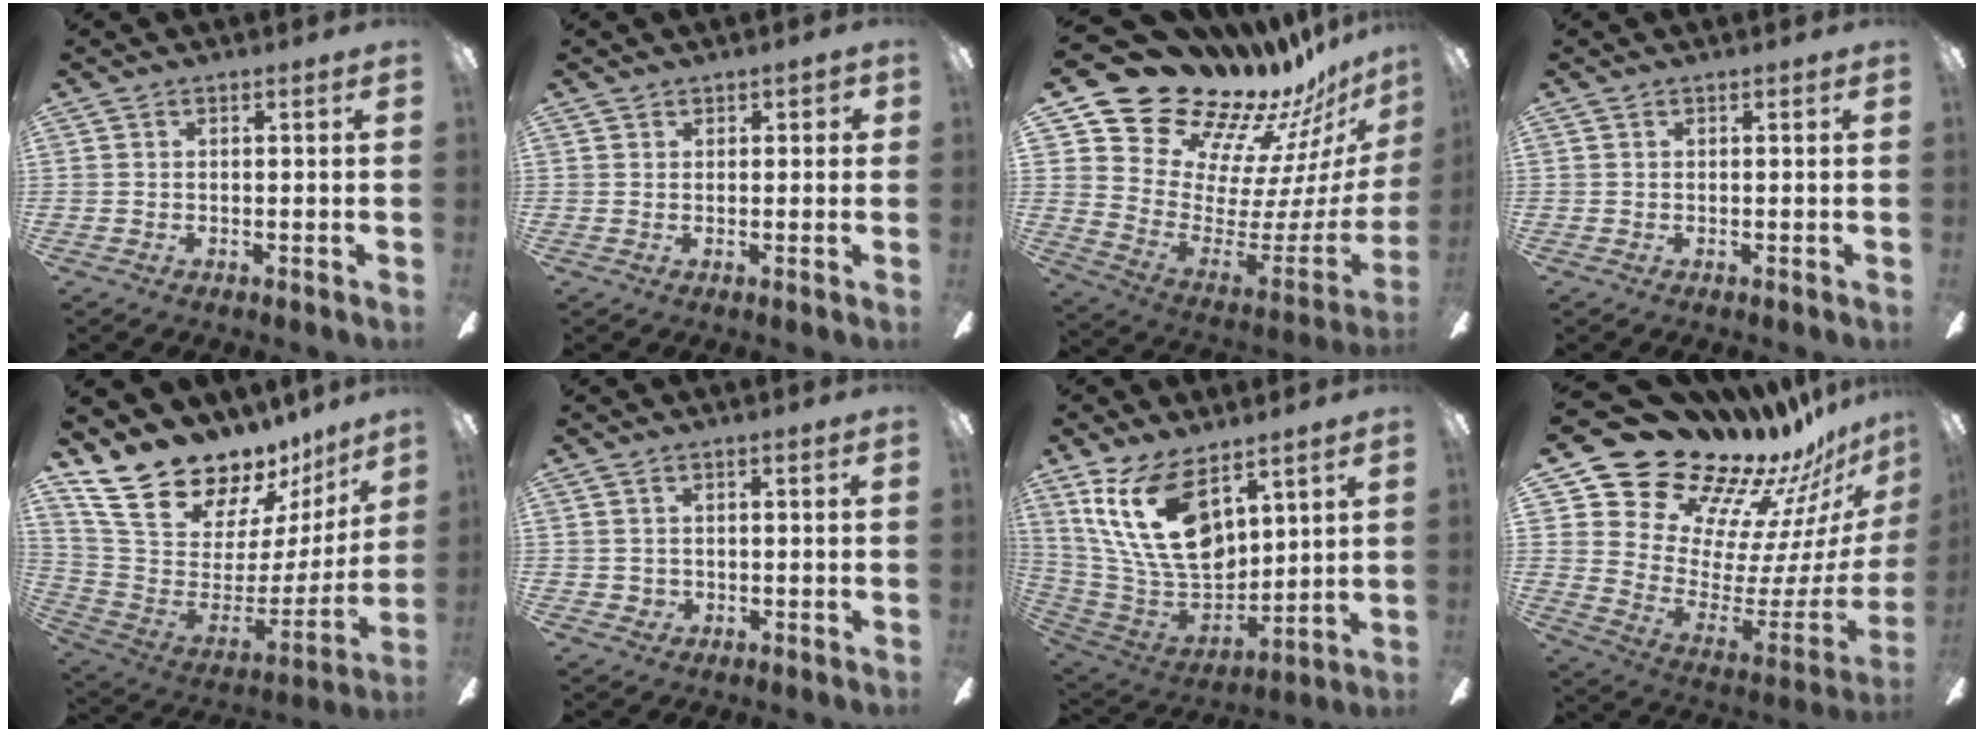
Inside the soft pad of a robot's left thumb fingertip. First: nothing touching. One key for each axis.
{"total": 1.4, "fx": 0.9, "fy": 1.0, "fz": 0.4, "tx": 0.002, "ty": -0.001, "tz": 0.015}
{"total": 21.8, "fx": 19.4, "fy": 8.6, "fz": 4.8, "tx": -0.066, "ty": -0.189, "tz": 0.374}
{"total": 0.0}
{"total": 20.8, "fx": 16.7, "fy": 9.4, "fz": 8.0, "tx": -0.134, "ty": -0.137, "tz": 0.315}
{"total": 1.7, "fx": 0.3, "fy": 1.7, "fz": 0.4, "tx": -0.009, "ty": 0.003, "tz": 0.004}
{"total": 21.3, "fx": 9.3, "fy": 12.0, "fz": 15.0, "tx": -0.317, "ty": -0.042, "tz": 0.167}
{"total": 23.5, "fx": 19.7, "fy": 10.3, "fz": 7.5, "tx": -0.093, "ty": -0.193, "tz": 0.384}